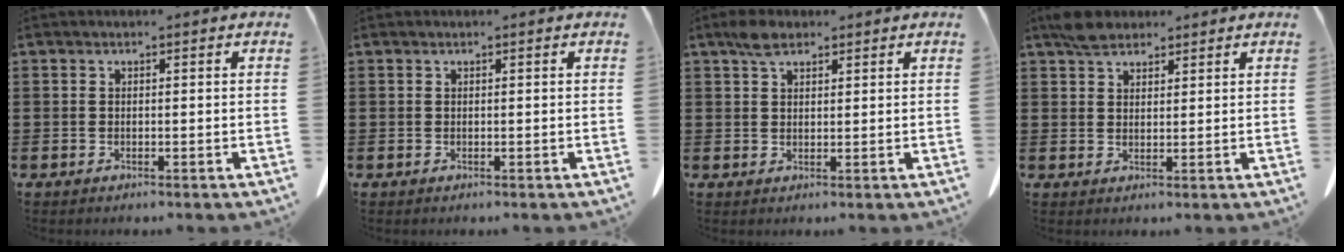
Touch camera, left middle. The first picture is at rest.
{"total": 0.0}
{"total": 3.2, "force": [2.3, 1.4, 1.7], "torque": [-0.039, 0.005, 0.042]}
{"total": 3.5, "force": [2.9, 1.5, 1.3], "torque": [-0.032, 0.007, 0.056]}